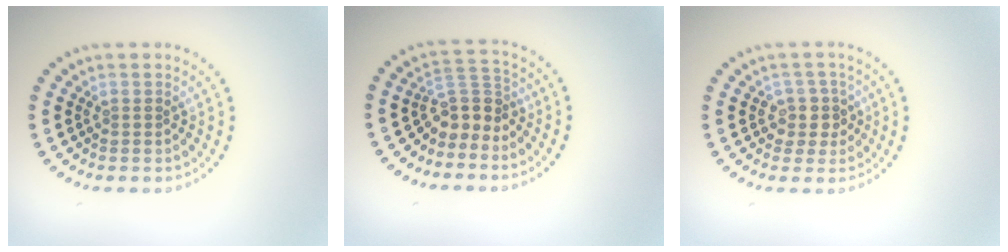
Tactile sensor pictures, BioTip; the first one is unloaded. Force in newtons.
{"total": 3.1, "press": 2.3, "slide": 2.1}
{"total": 2.3, "press": 2.0, "slide": 1.1}